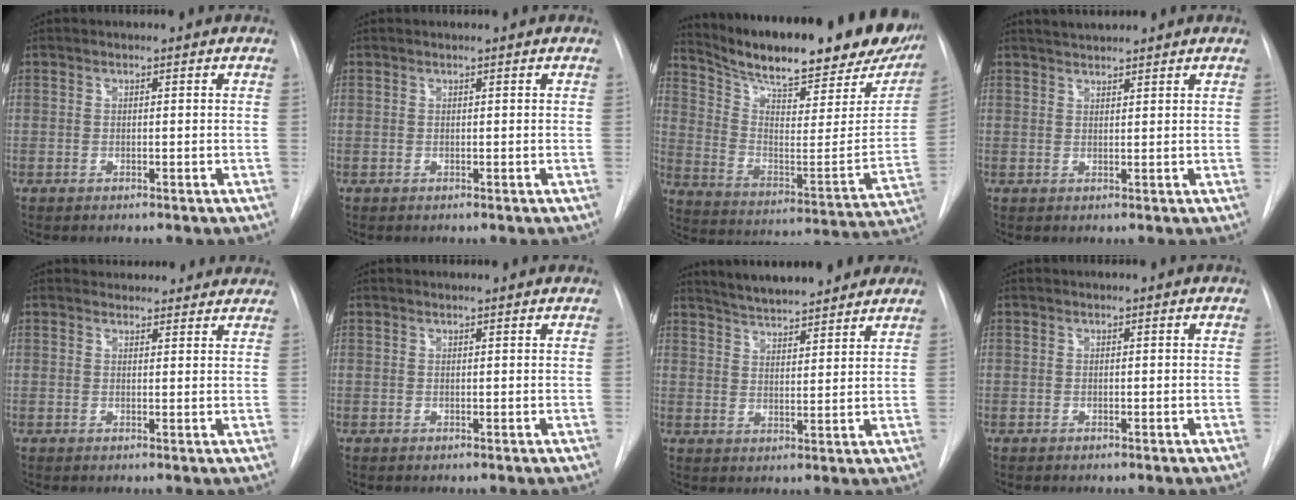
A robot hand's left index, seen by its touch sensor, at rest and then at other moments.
{"total": 0.8, "force": [0.8, 0.0, 0.2], "torque": [-0.008, 0.008, 0.009]}
{"total": 30.1, "force": [24.5, 6.2, 16.3], "torque": [-0.260, -0.054, 0.337]}
{"total": 3.2, "force": [3.1, 0.2, 0.9], "torque": [-0.016, 0.025, 0.054]}
{"total": 9.1, "force": [8.4, 3.2, 1.2], "torque": [0.010, 0.019, 0.085]}
{"total": 1.9, "force": [1.9, 0.1, 0.5], "torque": [-0.012, 0.014, 0.022]}
{"total": 12.4, "force": [11.1, 2.1, 5.0], "torque": [-0.076, 0.014, 0.161]}
{"total": 0.0}